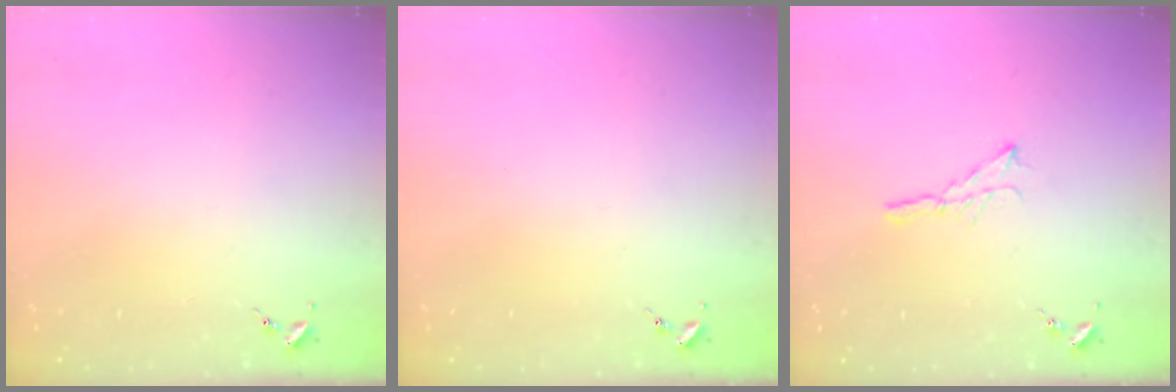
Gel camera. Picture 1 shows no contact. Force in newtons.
{"total": 0.0}
{"total": 5.3, "press": 5.3, "slide": 0.2}